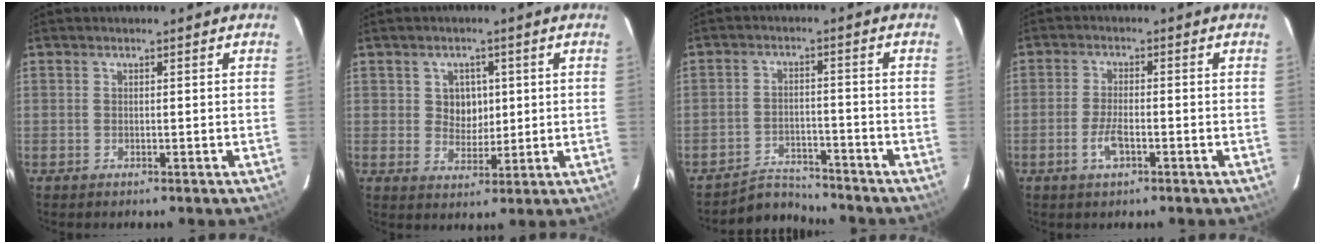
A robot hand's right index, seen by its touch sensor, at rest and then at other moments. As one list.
[{"total": 4.7, "force": [1.0, 4.2, 1.9], "torque": [-0.029, 0.009, 0.020]}, {"total": 5.8, "force": [-5.6, 1.5, -0.5], "torque": [-0.009, 0.017, -0.094]}, {"total": 4.3, "force": [-2.0, 1.5, 3.5], "torque": [-0.077, -0.002, -0.038]}]